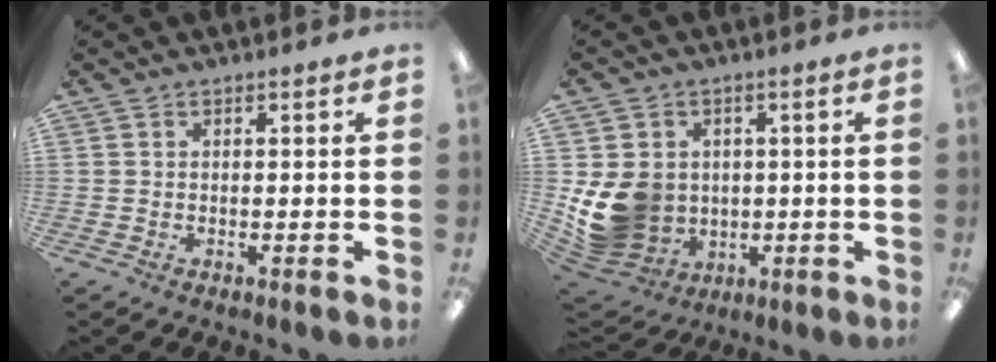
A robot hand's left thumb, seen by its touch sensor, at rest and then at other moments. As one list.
[{"total": 12.4, "force": [-0.6, 11.1, 5.6], "torque": [-0.140, -0.005, -0.003]}]